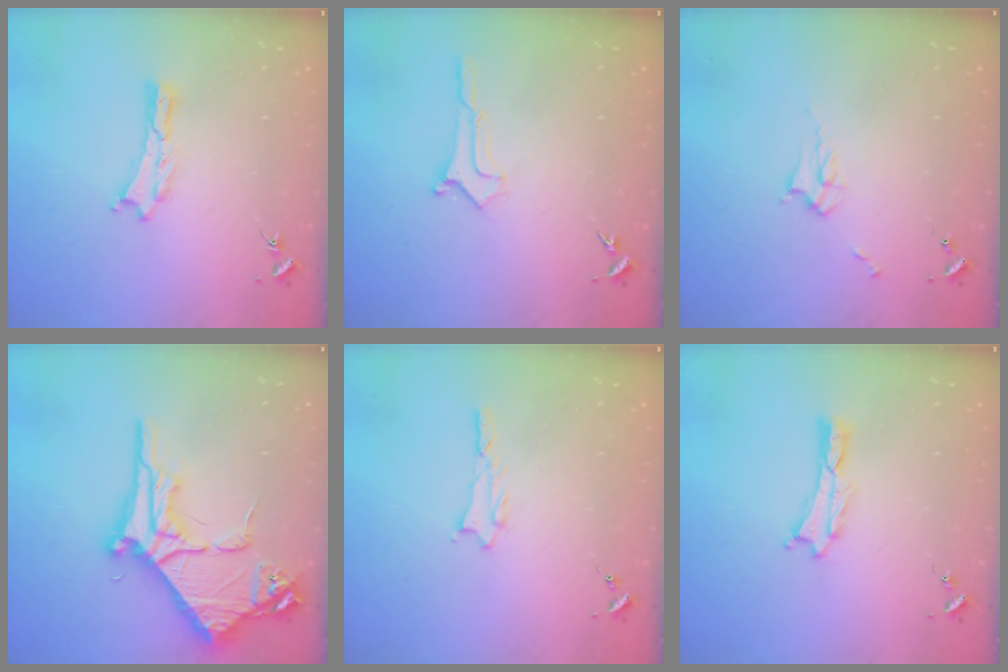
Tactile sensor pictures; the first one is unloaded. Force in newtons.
{"total": 0.6, "press": 0.6, "slide": 0.1}
{"total": 2.9, "press": 2.9, "slide": 0.4}
{"total": 9.3, "press": 9.3, "slide": 0.9}
{"total": 0.9, "press": 0.9, "slide": 0.2}
{"total": 0.0}